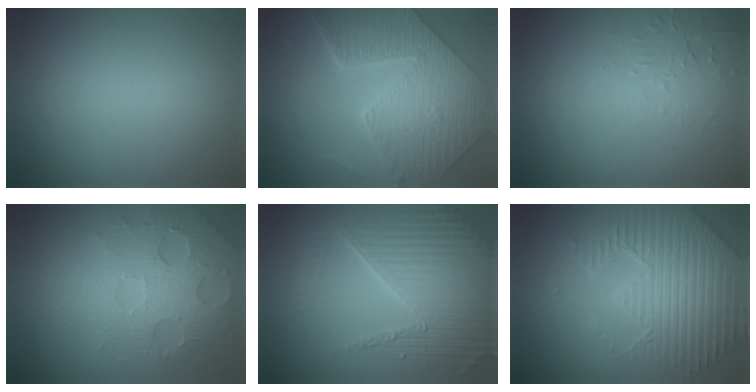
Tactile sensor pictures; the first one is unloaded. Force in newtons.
{"total": 9.2, "press": 6.8, "slide": 6.2}
{"total": 1.9, "press": 1.9, "slide": 0.3}
{"total": 4.9, "press": 4.1, "slide": 2.7}
{"total": 6.7, "press": 5.0, "slide": 4.5}
{"total": 7.0, "press": 5.4, "slide": 4.4}